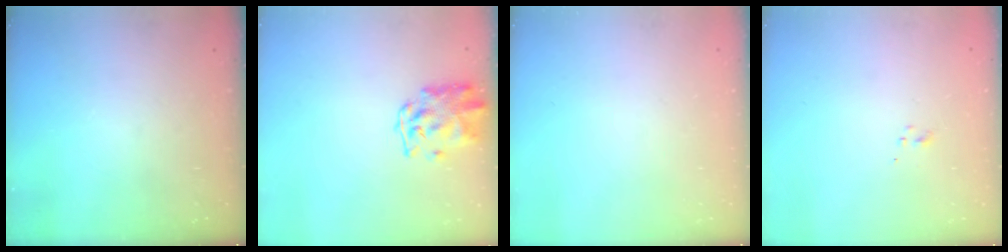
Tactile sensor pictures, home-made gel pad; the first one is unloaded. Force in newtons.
{"total": 2.6, "press": 2.6, "slide": 0.5}
{"total": 0.0}
{"total": 0.7, "press": 0.7, "slide": 0.3}